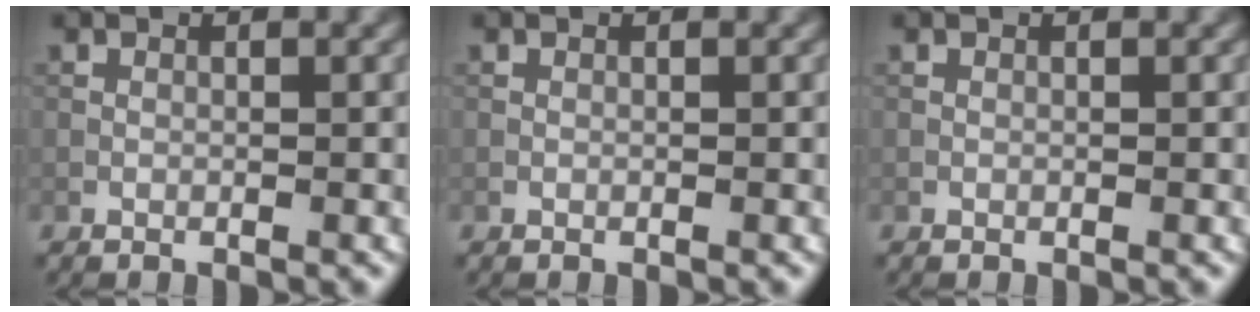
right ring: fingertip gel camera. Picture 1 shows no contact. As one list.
[{"total": 0.0}, {"total": 0.0}]